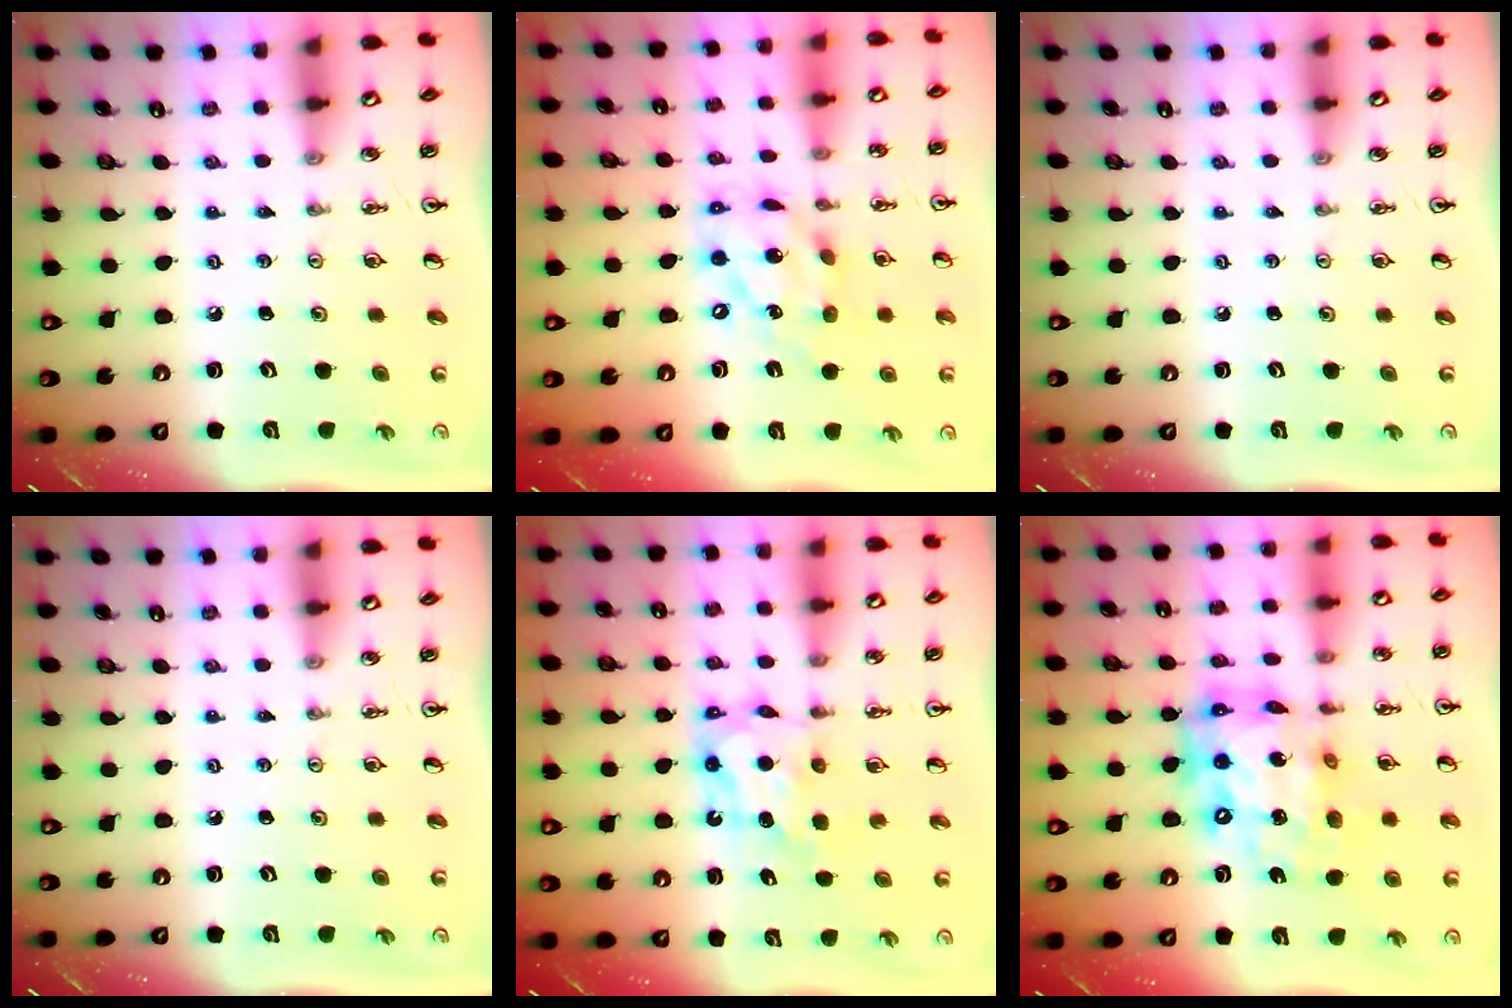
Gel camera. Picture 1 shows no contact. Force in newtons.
{"total": 13.8, "press": 13.8, "slide": 1.2}
{"total": 0.0}
{"total": 0.0}
{"total": 6.4, "press": 6.4, "slide": 0.2}
{"total": 19.3, "press": 19.2, "slide": 1.9}